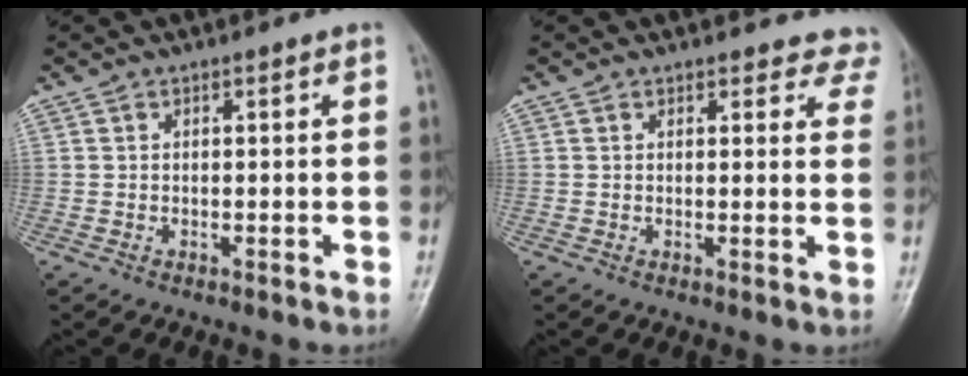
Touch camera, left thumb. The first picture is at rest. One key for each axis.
{"total": 6.7, "fx": 6.2, "fy": 2.6, "fz": 0.2, "tx": 0.056, "ty": -0.023, "tz": 0.035}